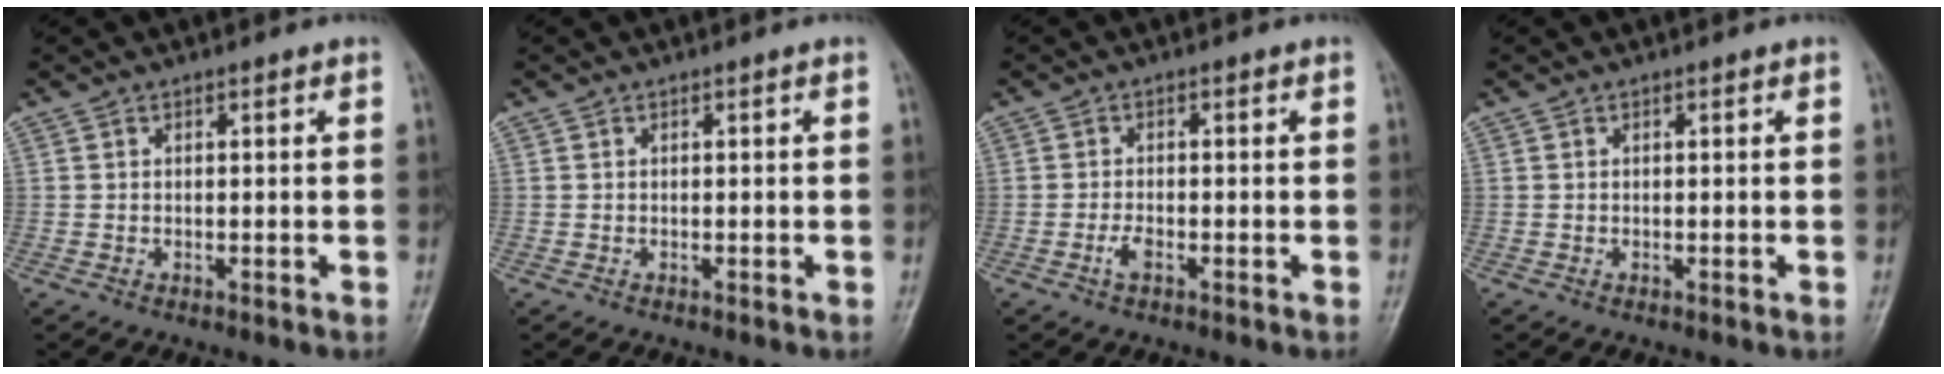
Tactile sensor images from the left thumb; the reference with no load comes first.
{"total": 0.0}
{"total": 2.0, "force": [-1.0, 0.9, 1.5], "torque": [-0.033, 0.004, -0.022]}
{"total": 0.0}